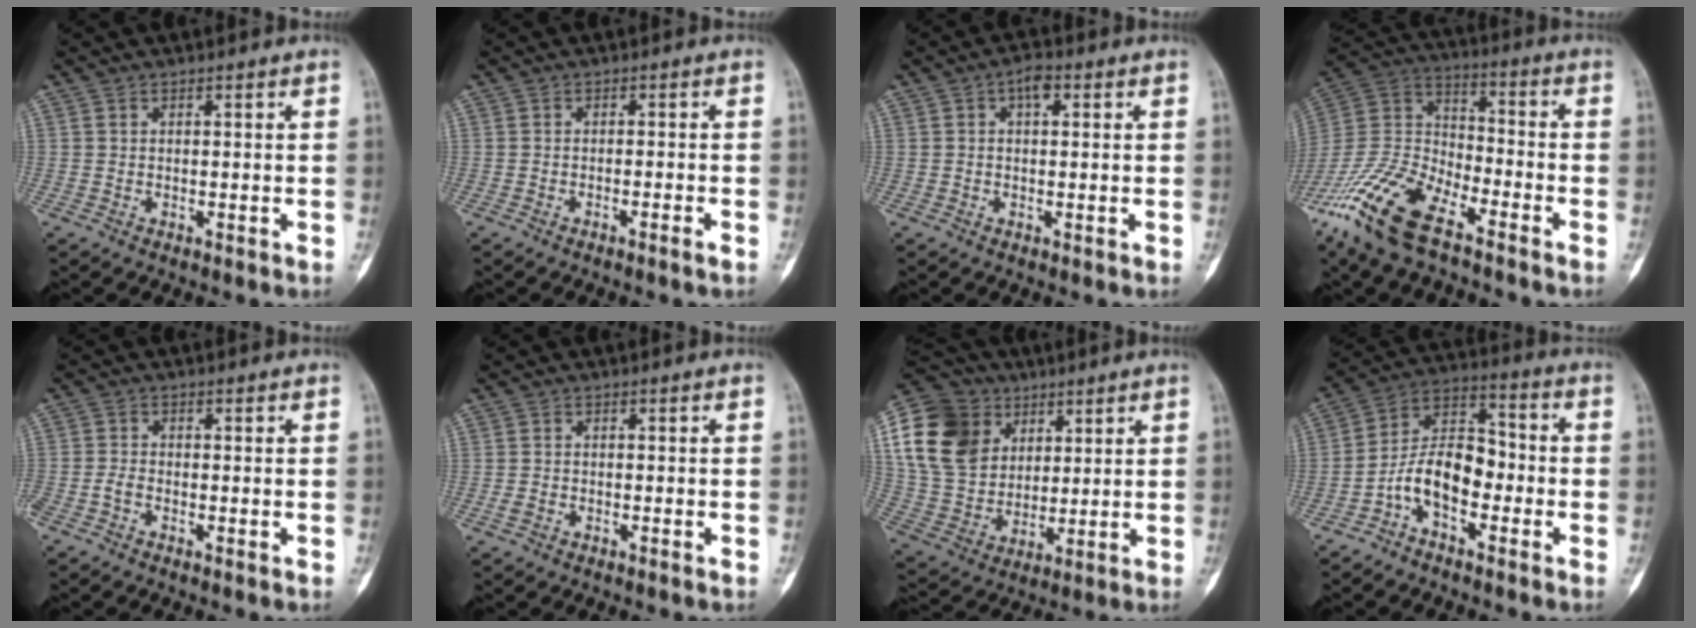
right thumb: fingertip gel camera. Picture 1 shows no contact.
{"total": 1.2, "force": [-0.9, -0.2, 0.9], "torque": [-0.023, 0.005, -0.013]}
{"total": 3.0, "force": [0.9, 1.6, 2.3], "torque": [-0.031, 0.007, 0.009]}
{"total": 18.1, "force": [-12.1, 6.9, 11.6], "torque": [-0.245, 0.048, -0.234]}
{"total": 2.1, "force": [-1.2, 1.0, 1.4], "torque": [-0.038, 0.006, -0.026]}
{"total": 1.4, "force": [-0.8, 0.8, 0.8], "torque": [-0.024, 0.004, -0.015]}
{"total": 19.8, "force": [7.3, 15.3, 10.3], "torque": [-0.187, -0.001, 0.141]}
{"total": 10.9, "force": [-4.1, 6.2, 8.0], "torque": [-0.131, 0.062, -0.084]}